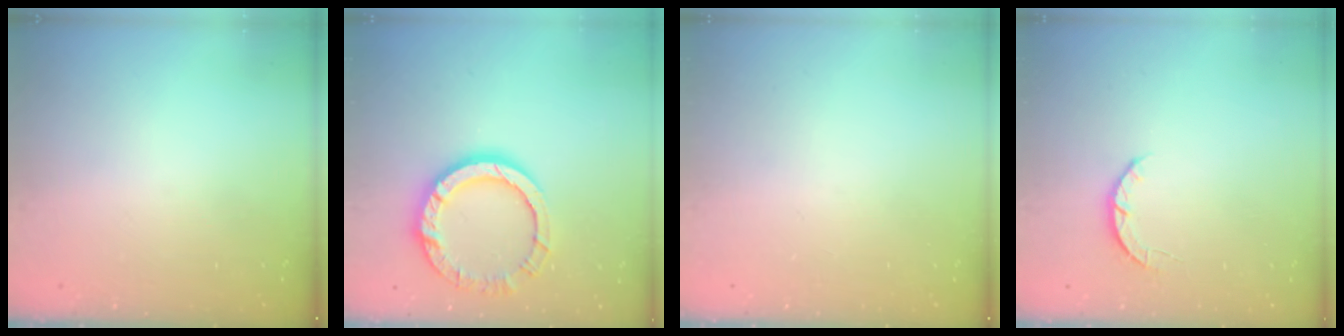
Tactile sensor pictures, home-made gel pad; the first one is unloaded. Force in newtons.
{"total": 13.4, "press": 13.4, "slide": 1.4}
{"total": 0.0}
{"total": 3.4, "press": 3.4, "slide": 0.6}